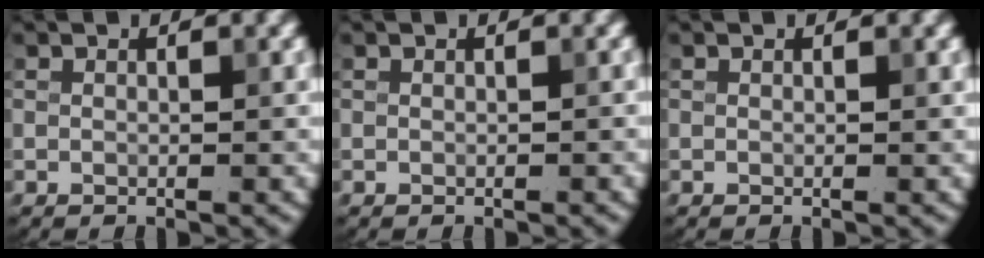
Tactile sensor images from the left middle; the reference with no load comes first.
{"total": 0.0}
{"total": 0.0}